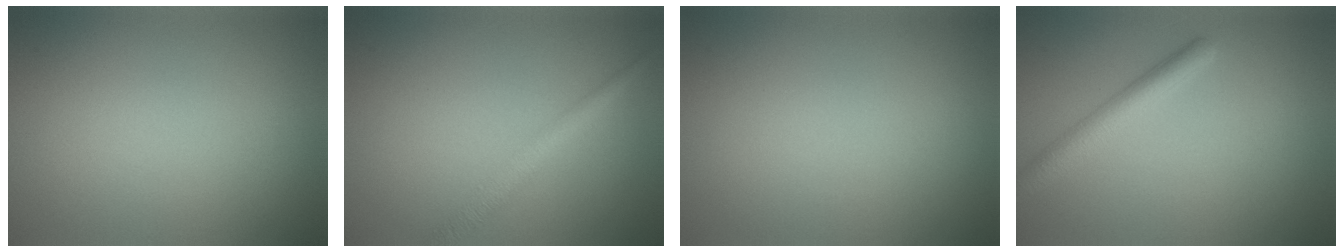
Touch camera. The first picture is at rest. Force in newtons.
{"total": 2.3, "press": 2.3, "slide": 0.1}
{"total": 0.0}
{"total": 2.8, "press": 2.8, "slide": 0.2}